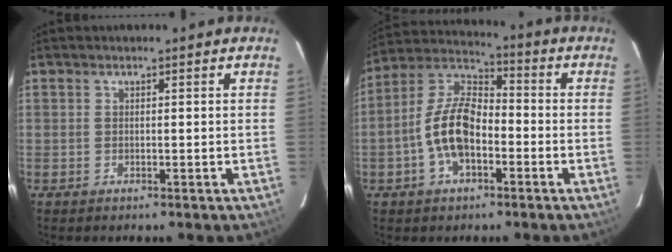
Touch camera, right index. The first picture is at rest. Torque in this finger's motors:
{"motor_torque": [2.06, -0.08, 0.99, 0.14]}